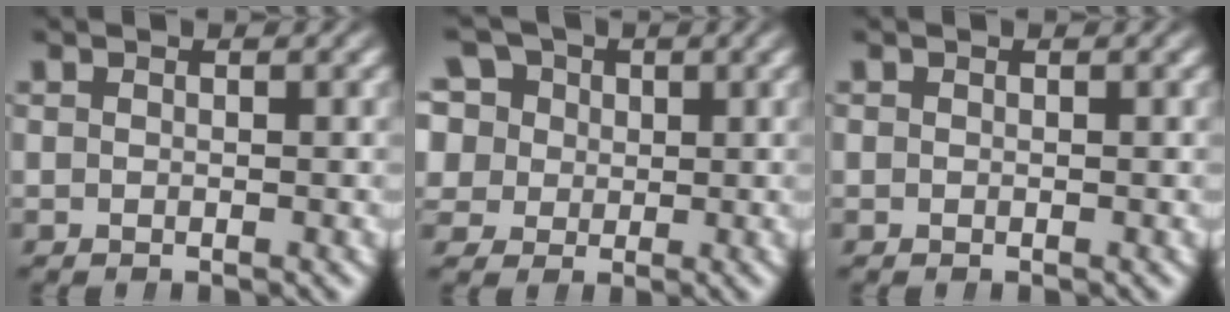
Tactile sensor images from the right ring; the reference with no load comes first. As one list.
[{"total": 11.2, "force": [1.8, 10.2, 4.2], "torque": [-0.117, -0.019, 0.026]}, {"total": 0.6, "force": [0.0, 0.6, -0.1], "torque": [0.000, 0.000, -0.002]}]